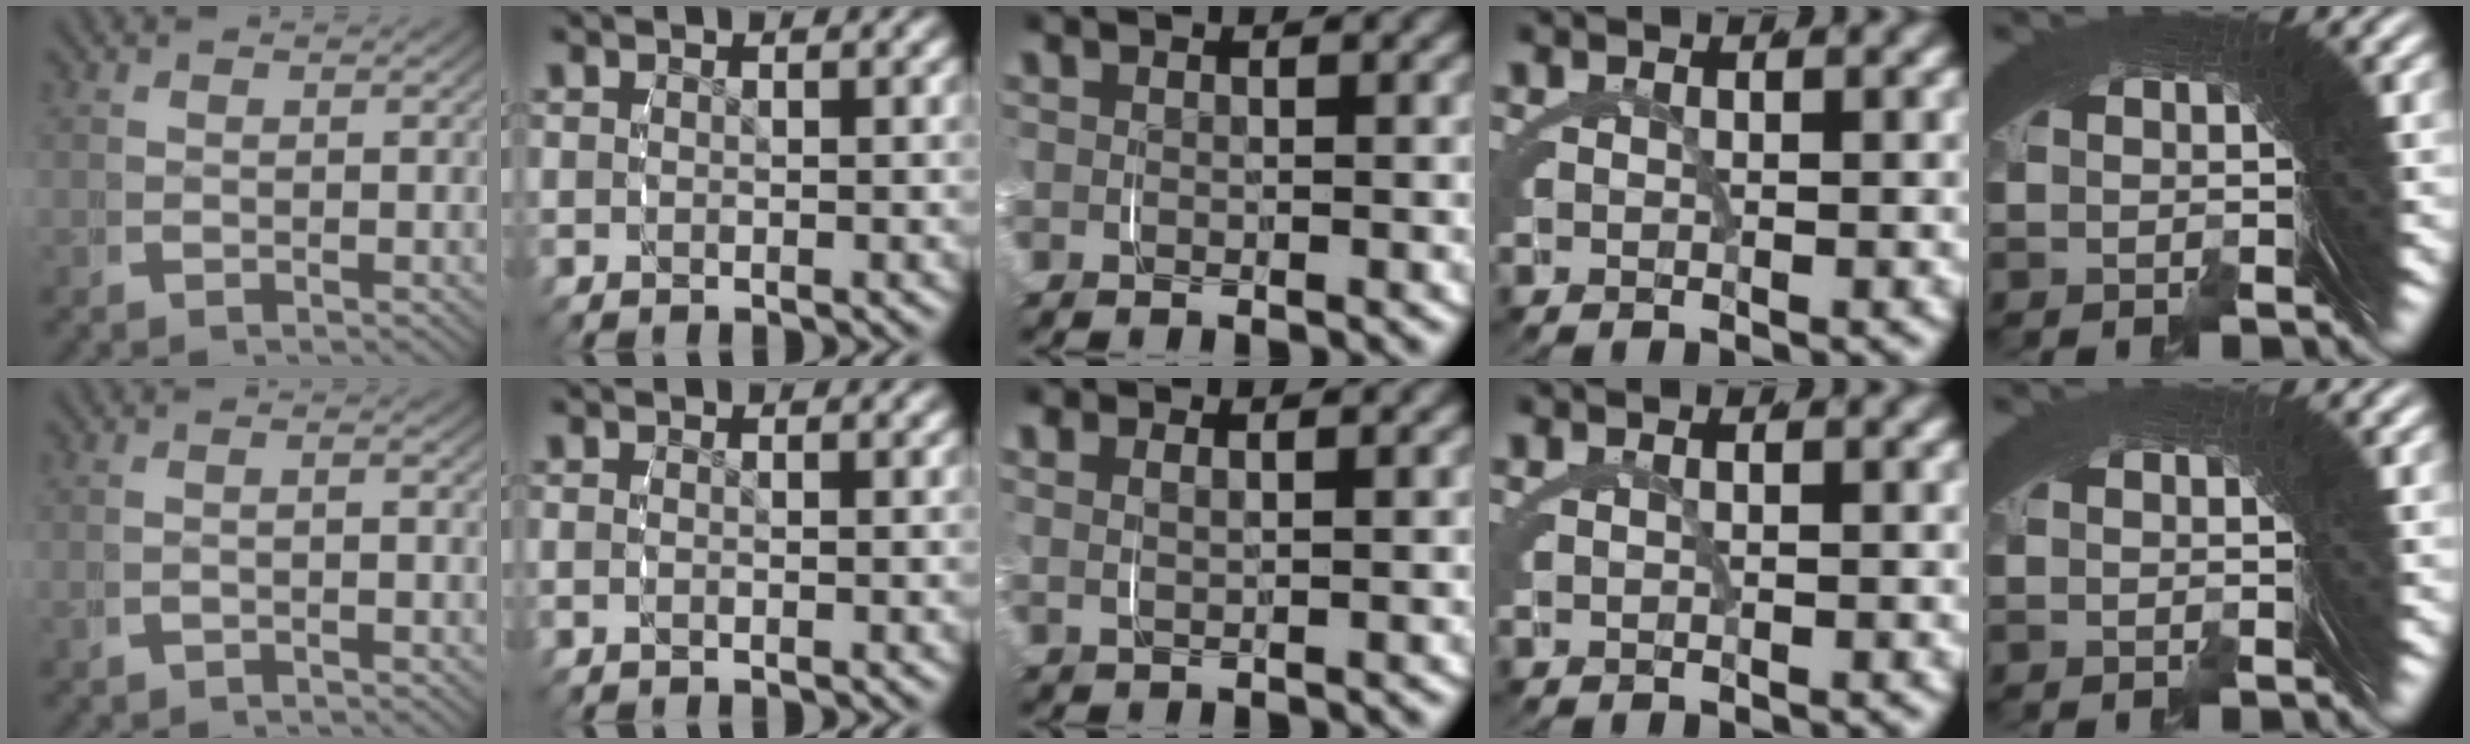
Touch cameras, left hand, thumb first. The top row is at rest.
{"thumb": {"total": 1.1, "force": [-0.9, 0.0, 0.7], "torque": [-0.013, 0.004, -0.011]}, "index": {"total": 0.6, "force": [-0.4, 0.1, 0.4], "torque": [-0.012, -0.002, -0.008]}, "middle": {"total": 1.3, "force": [0.9, 0.2, 1.0], "torque": [-0.021, 0.003, 0.022]}, "ring": {"total": 0.7, "force": [0.2, 0.5, 0.5], "torque": [-0.012, 0.002, 0.004]}, "little": {"total": 0.7, "force": [0.0, -0.4, -0.5], "torque": [0.012, 0.004, 0.001]}}